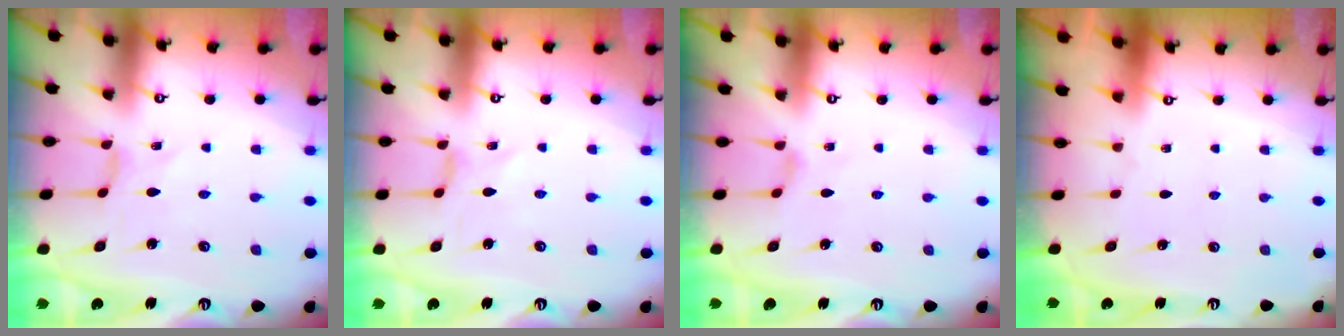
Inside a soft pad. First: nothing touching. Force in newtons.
{"total": 0.0}
{"total": 1.0, "press": 0.9, "slide": 0.4}
{"total": 0.0}